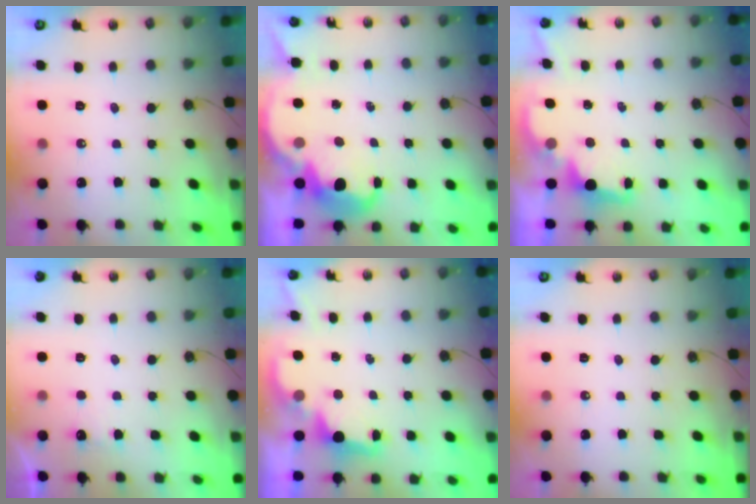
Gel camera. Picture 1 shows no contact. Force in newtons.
{"total": 5.6, "press": 5.6, "slide": 0.6}
{"total": 2.0, "press": 1.8, "slide": 0.8}
{"total": 5.5, "press": 5.4, "slide": 1.0}
{"total": 2.1, "press": 1.9, "slide": 0.8}
{"total": 0.0}